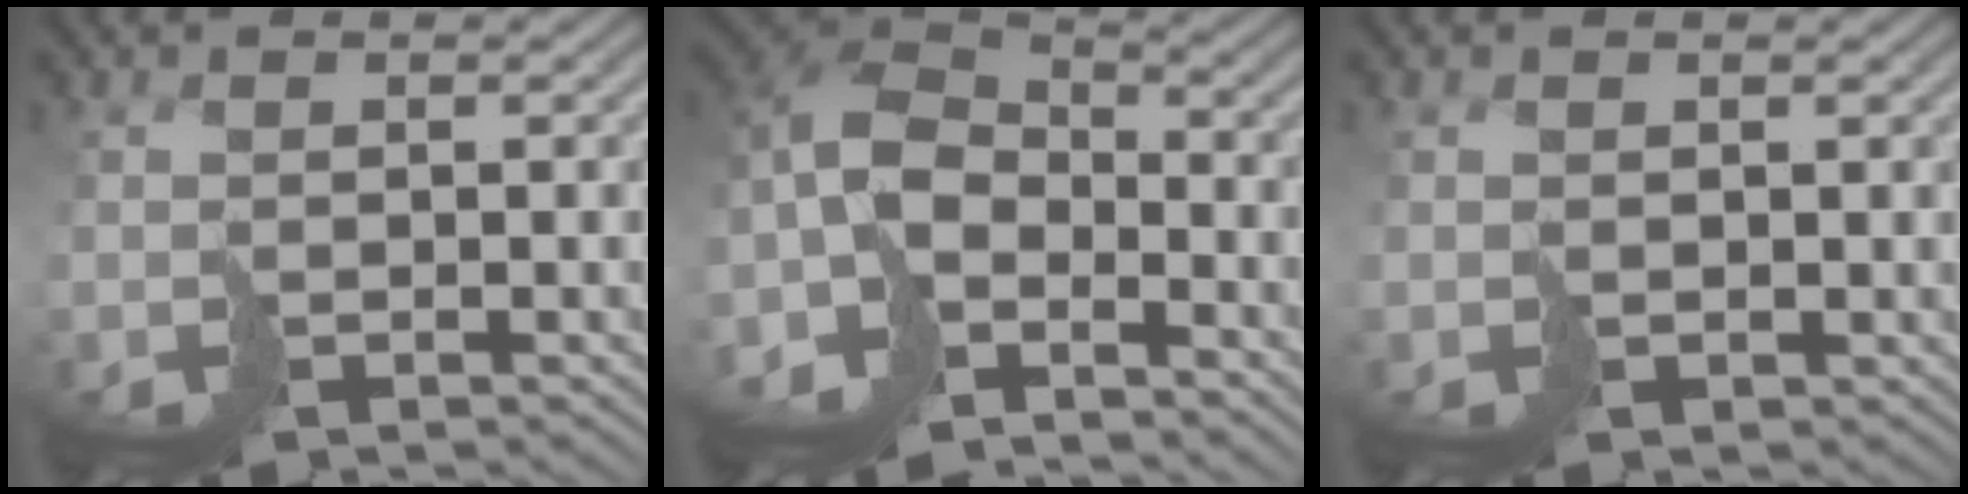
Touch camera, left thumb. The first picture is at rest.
{"total": 11.9, "force": [-6.9, 6.2, 7.4], "torque": [-0.193, -0.019, -0.150]}
{"total": 0.6, "force": [0.5, 0.4, 0.0], "torque": [-0.002, -0.001, 0.010]}